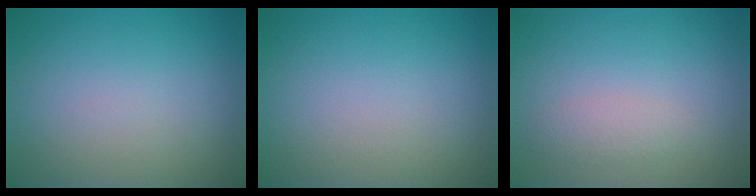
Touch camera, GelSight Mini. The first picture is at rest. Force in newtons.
{"total": 0.0}
{"total": 1.4, "press": 1.4, "slide": 0.1}